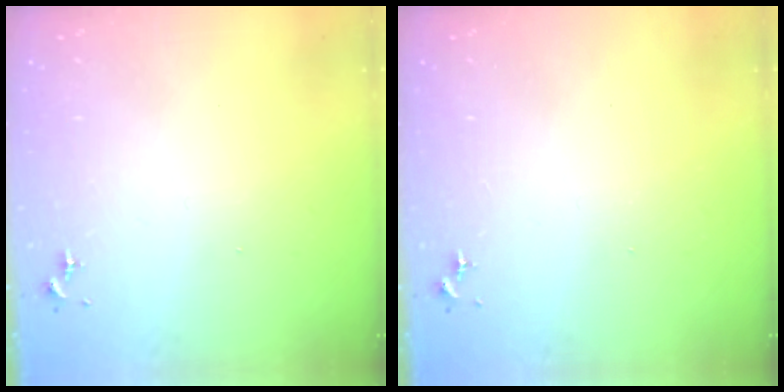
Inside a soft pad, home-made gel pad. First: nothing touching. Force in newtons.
{"total": 0.0}